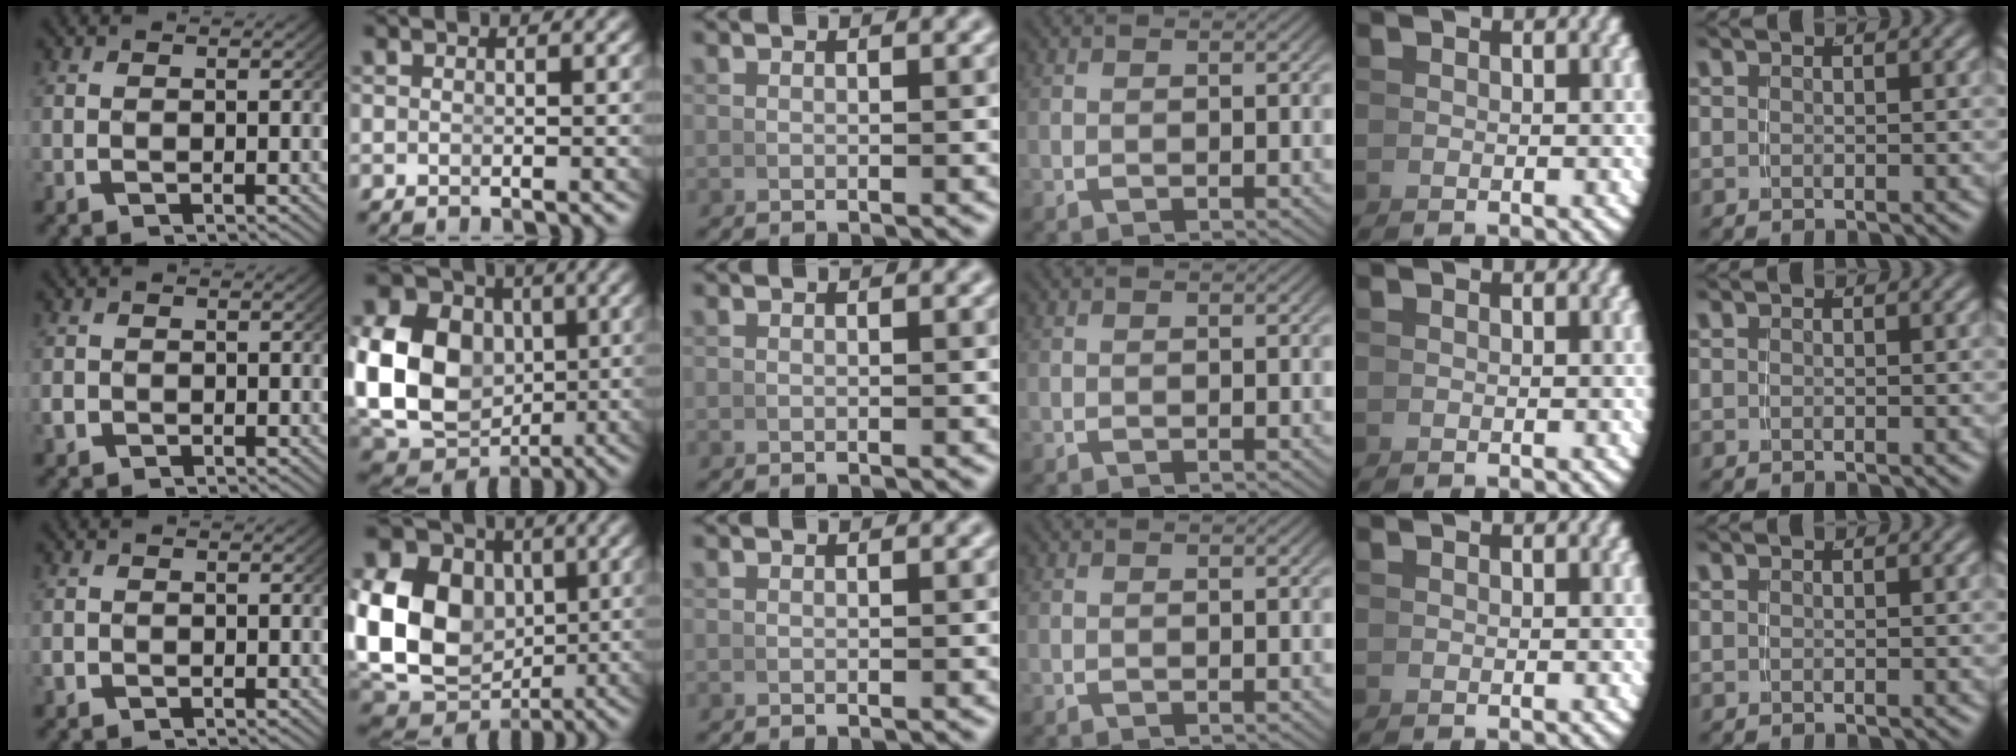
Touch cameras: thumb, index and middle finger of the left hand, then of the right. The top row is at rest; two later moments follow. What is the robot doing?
{"motion": "grasp_and_lifting", "object": "coin"}